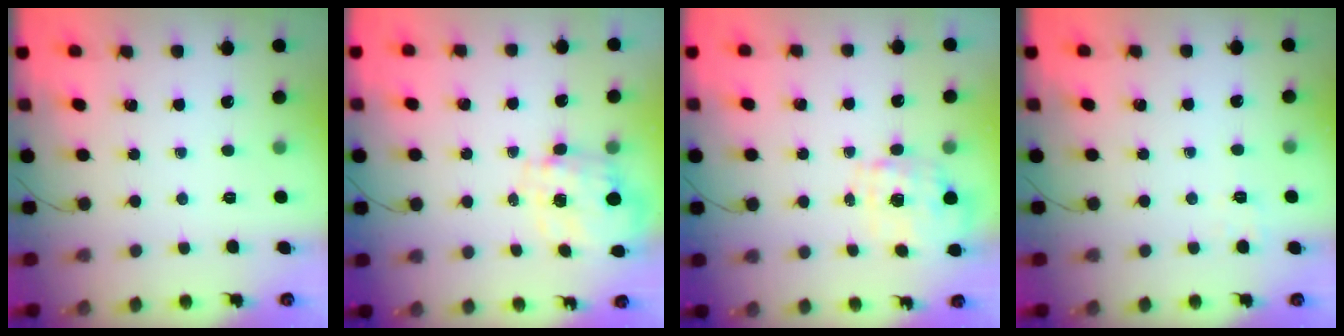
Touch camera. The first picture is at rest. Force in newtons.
{"total": 2.8, "press": 2.6, "slide": 1.2}
{"total": 1.5, "press": 1.5, "slide": 0.5}
{"total": 2.1, "press": 1.4, "slide": 1.6}